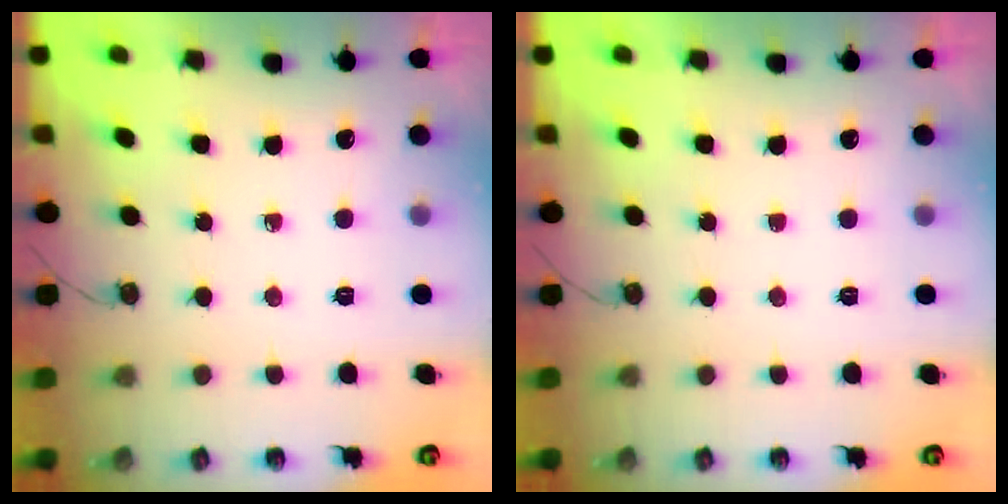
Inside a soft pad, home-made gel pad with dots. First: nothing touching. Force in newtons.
{"total": 0.0}